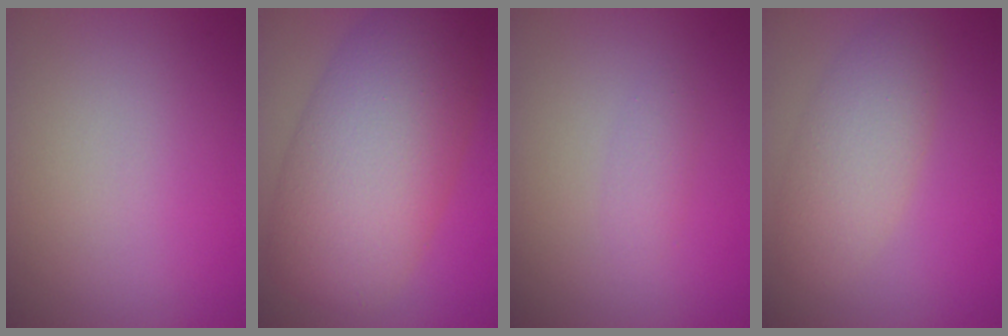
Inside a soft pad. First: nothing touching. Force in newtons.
{"total": 11.8, "press": 11.8, "slide": 0.3}
{"total": 1.0, "press": 1.0, "slide": 0.1}
{"total": 4.1, "press": 4.1, "slide": 0.1}